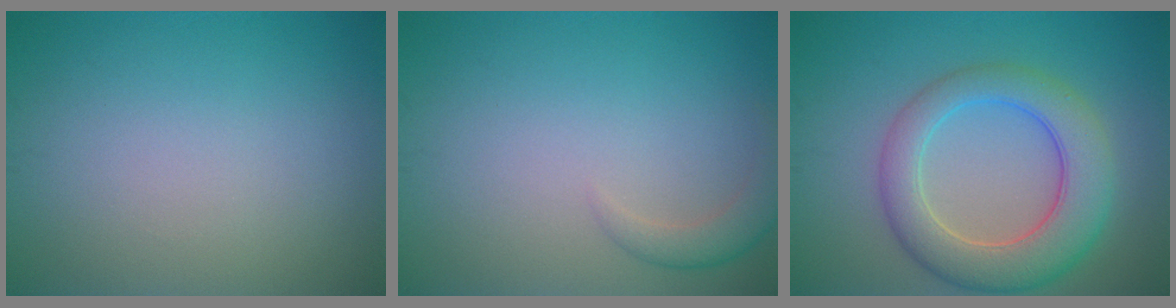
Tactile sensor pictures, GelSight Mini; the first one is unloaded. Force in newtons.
{"total": 2.0, "press": 2.0, "slide": 0.1}
{"total": 7.0, "press": 7.0, "slide": 0.3}